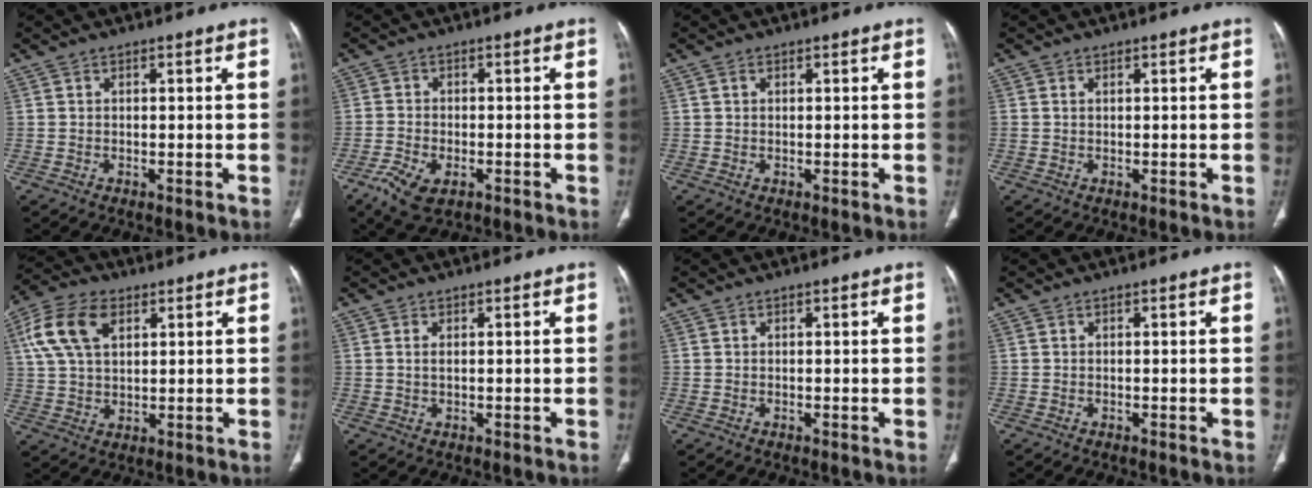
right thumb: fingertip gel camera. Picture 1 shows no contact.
{"total": 6.5, "force": [-3.4, 3.3, 4.4], "torque": [-0.099, 0.005, -0.060]}
{"total": 0.7, "force": [0.3, 0.5, 0.4], "torque": [-0.008, 0.003, 0.005]}
{"total": 0.8, "force": [0.2, 0.5, 0.5], "torque": [-0.013, 0.004, 0.007]}
{"total": 11.9, "force": [4.5, 7.2, 8.4], "torque": [-0.166, 0.007, 0.085]}
{"total": 1.3, "force": [0.3, 0.6, 1.1], "torque": [-0.025, 0.002, 0.008]}
{"total": 0.0}
{"total": 0.0}